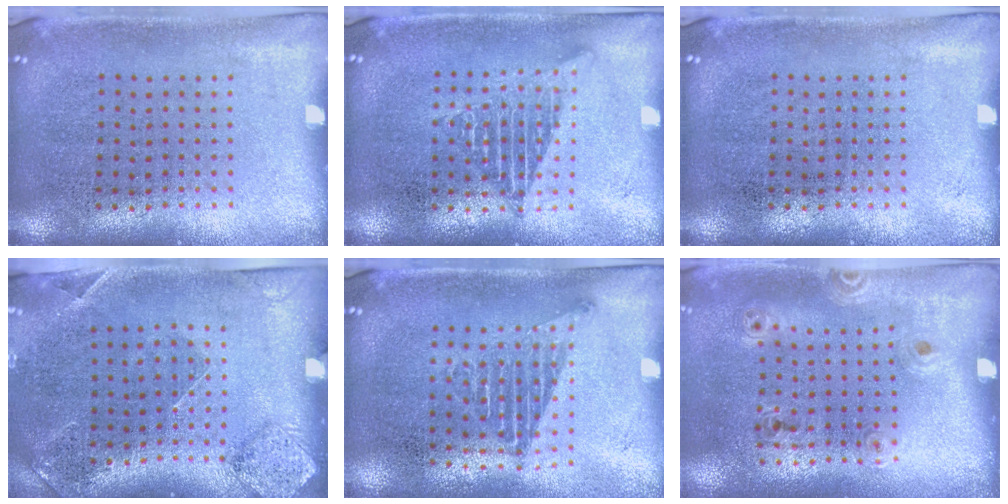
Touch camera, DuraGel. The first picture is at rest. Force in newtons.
{"total": 1.3, "press": 1.3, "slide": 0.1}
{"total": 0.0}
{"total": 1.5, "press": 1.3, "slide": 0.8}
{"total": 1.1, "press": 1.0, "slide": 0.6}
{"total": 1.2, "press": 0.9, "slide": 0.8}